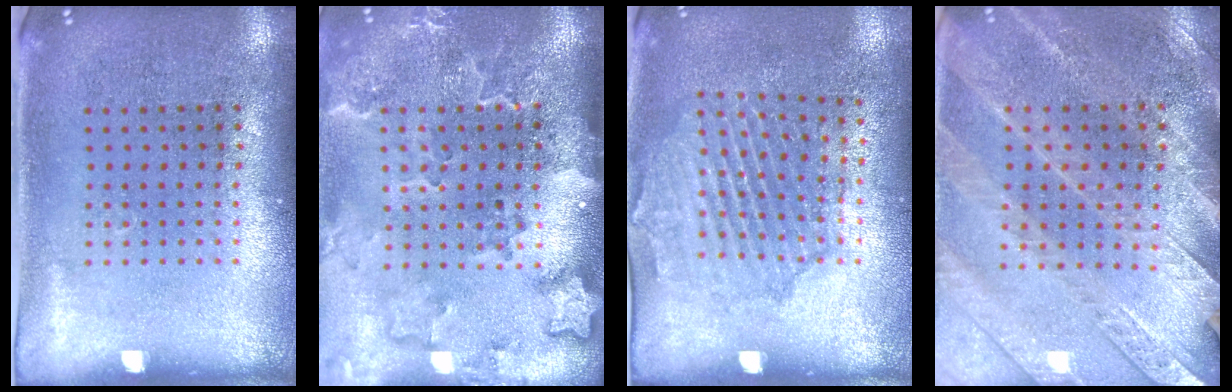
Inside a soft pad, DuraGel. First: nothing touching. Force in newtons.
{"total": 2.9, "press": 2.3, "slide": 1.8}
{"total": 1.5, "press": 1.5, "slide": 0.4}
{"total": 2.8, "press": 2.7, "slide": 0.6}